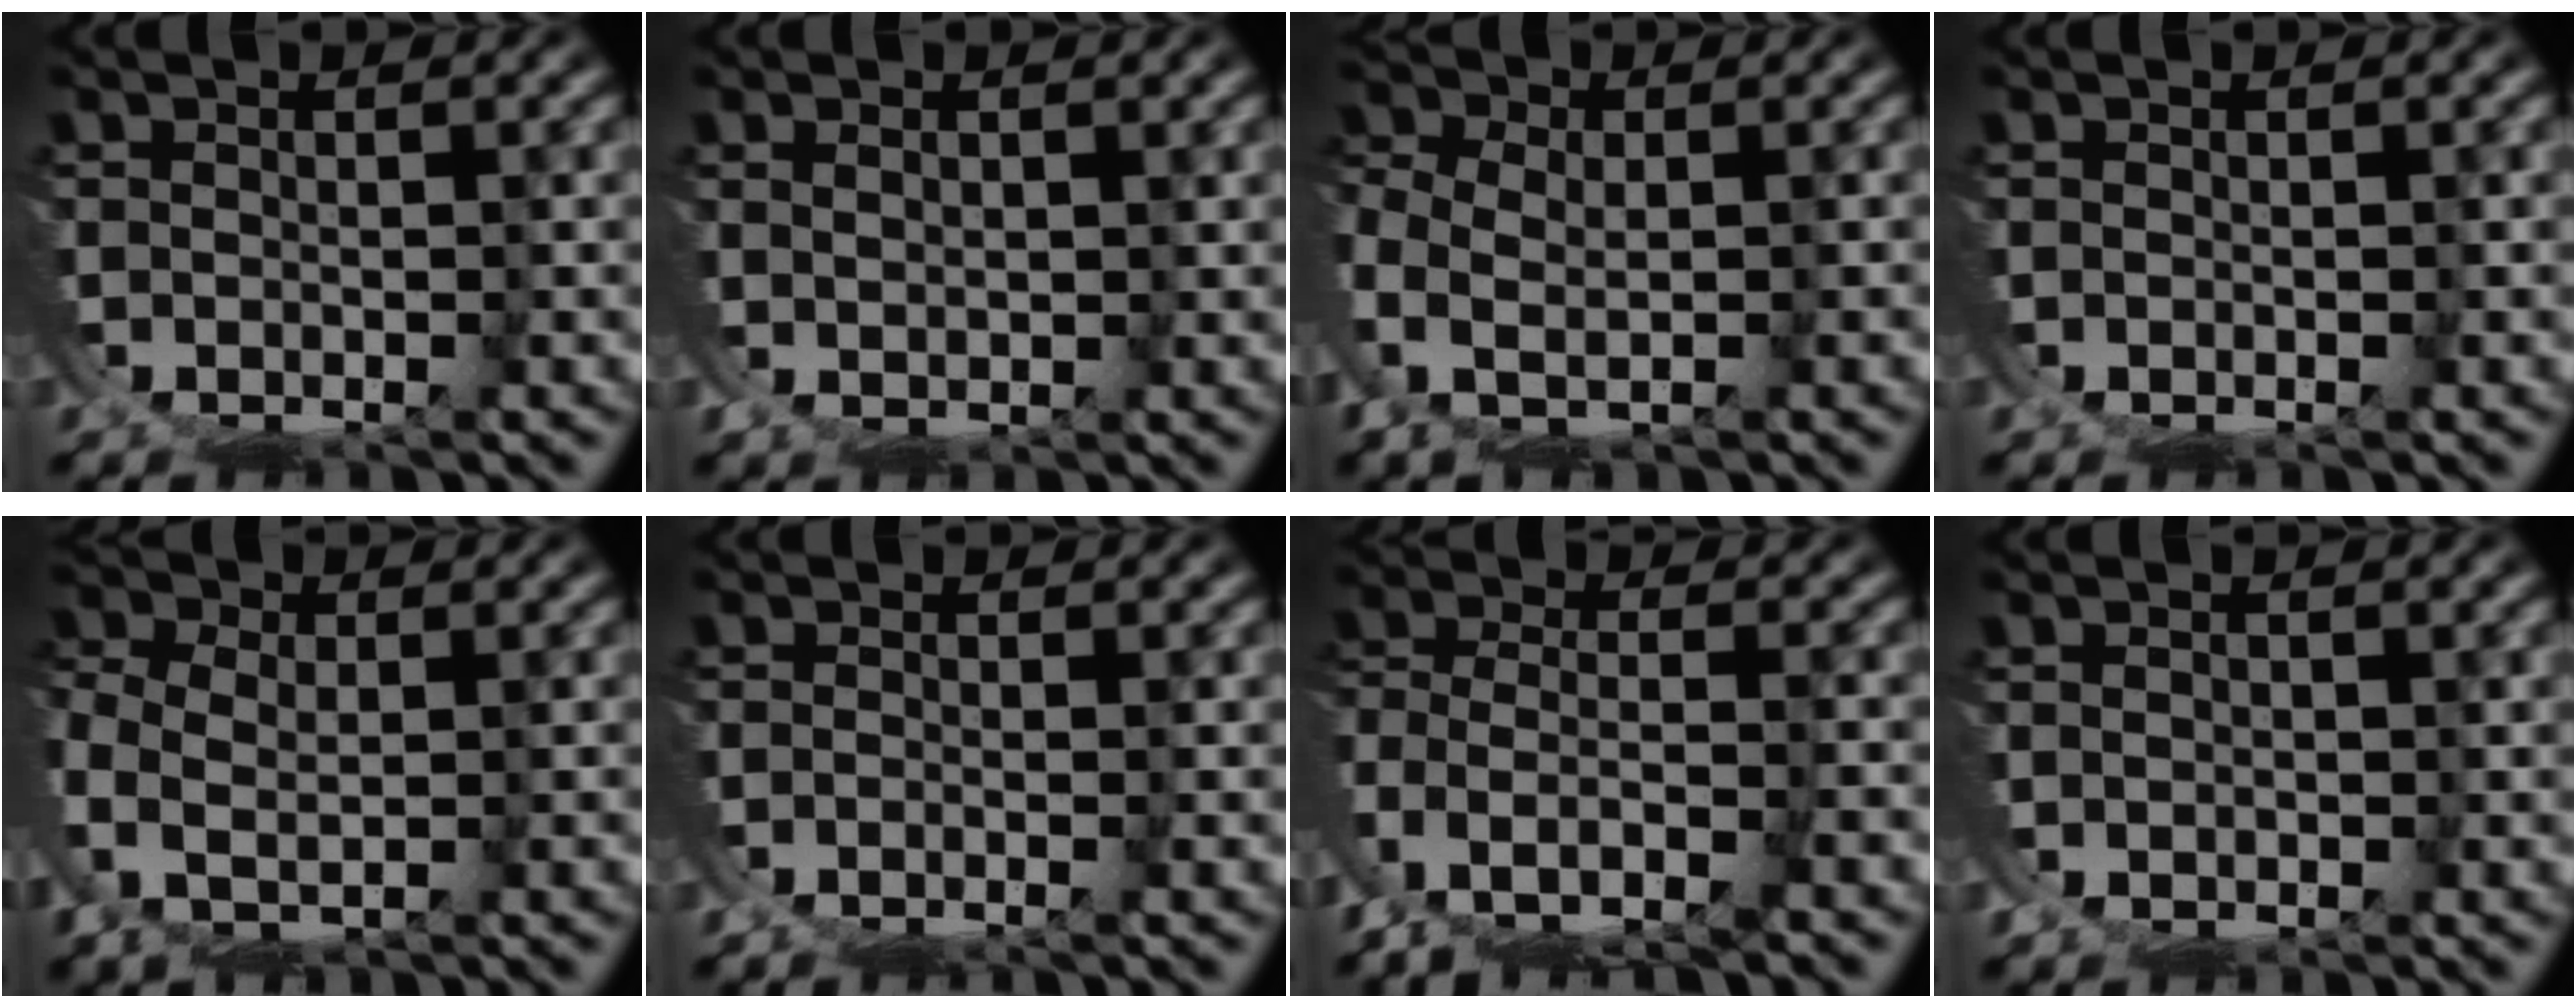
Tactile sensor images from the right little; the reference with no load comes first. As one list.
[{"total": 2.1, "force": [2.0, -0.1, 0.4], "torque": [-0.007, 0.000, 0.036]}, {"total": 3.2, "force": [0.3, 2.5, 2.0], "torque": [-0.076, -0.019, 0.012]}, {"total": 0.0}, {"total": 3.5, "force": [0.4, 2.8, 2.0], "torque": [-0.078, -0.019, 0.014]}, {"total": 1.6, "force": [-1.2, 0.3, 1.0], "torque": [-0.020, -0.010, -0.014]}, {"total": 4.7, "force": [-1.8, 2.8, 3.3], "torque": [-0.092, -0.033, -0.016]}, {"total": 0.8, "force": [0.8, -0.1, -0.2], "torque": [-0.001, -0.004, 0.015]}]